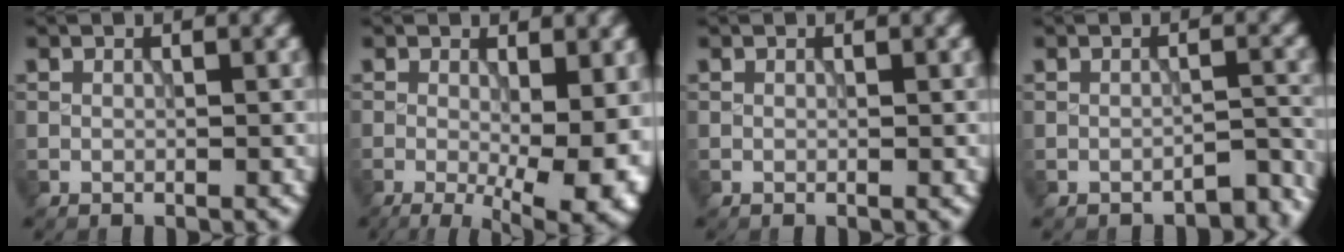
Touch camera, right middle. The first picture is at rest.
{"total": 9.4, "force": [-1.7, 3.8, 8.5], "torque": [-0.112, -0.019, -0.016]}
{"total": 0.0}
{"total": 2.3, "force": [-2.2, 0.4, 0.6], "torque": [-0.002, 0.005, -0.028]}